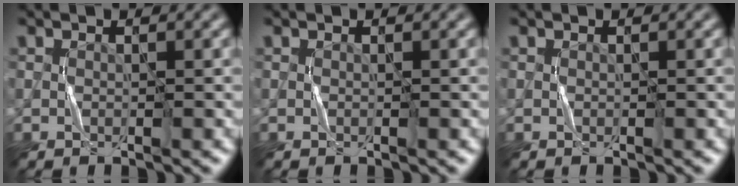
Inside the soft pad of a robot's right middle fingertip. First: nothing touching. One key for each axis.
{"total": 0.0}
{"total": 0.0}